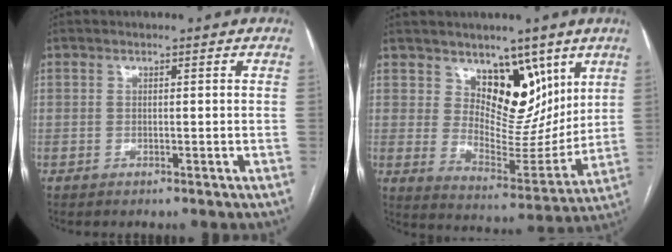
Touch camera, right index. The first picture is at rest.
{"total": 11.0, "force": [6.5, 6.4, 6.1], "torque": [-0.078, -0.010, 0.116]}